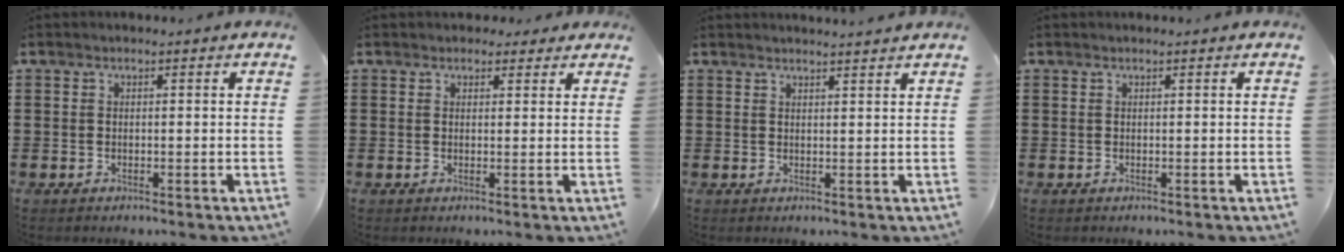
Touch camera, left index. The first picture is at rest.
{"total": 2.0, "force": [1.6, 1.3, 0.1], "torque": [-0.001, 0.003, 0.028]}
{"total": 1.8, "force": [1.7, -0.4, 0.2], "torque": [-0.007, -0.003, 0.034]}
{"total": 0.0}